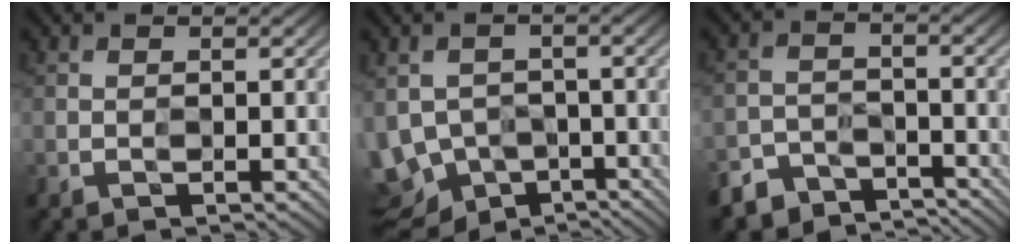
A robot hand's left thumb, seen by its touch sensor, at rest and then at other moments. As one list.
[{"total": 6.1, "force": [-2.8, 4.9, 2.5], "torque": [-0.057, -0.009, -0.052]}, {"total": 4.4, "force": [-4.2, 1.1, -0.6], "torque": [0.017, -0.001, -0.089]}]